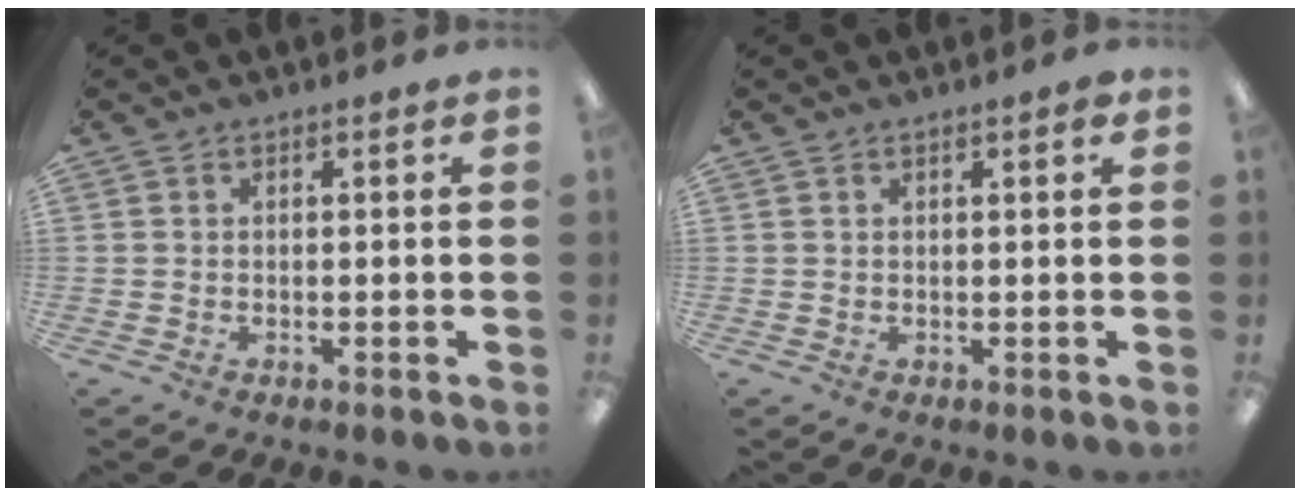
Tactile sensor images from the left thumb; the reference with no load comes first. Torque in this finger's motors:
{"motor_torque": [-0.34, -0.21, -0.62, 0.36, 0.01]}